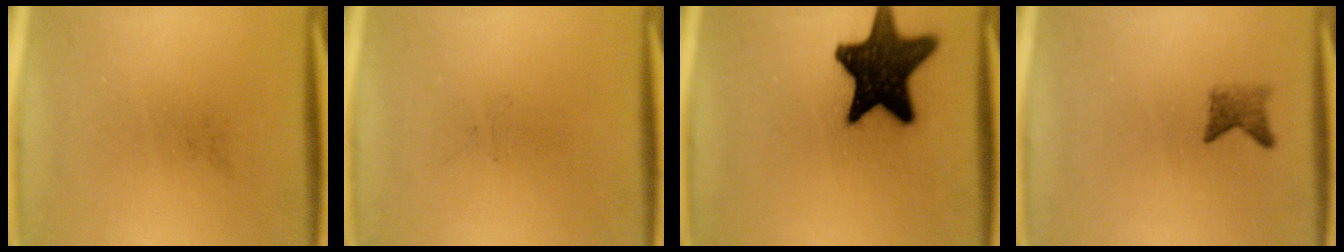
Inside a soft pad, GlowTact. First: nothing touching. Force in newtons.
{"total": 0.0}
{"total": 18.5}
{"total": 2.0}